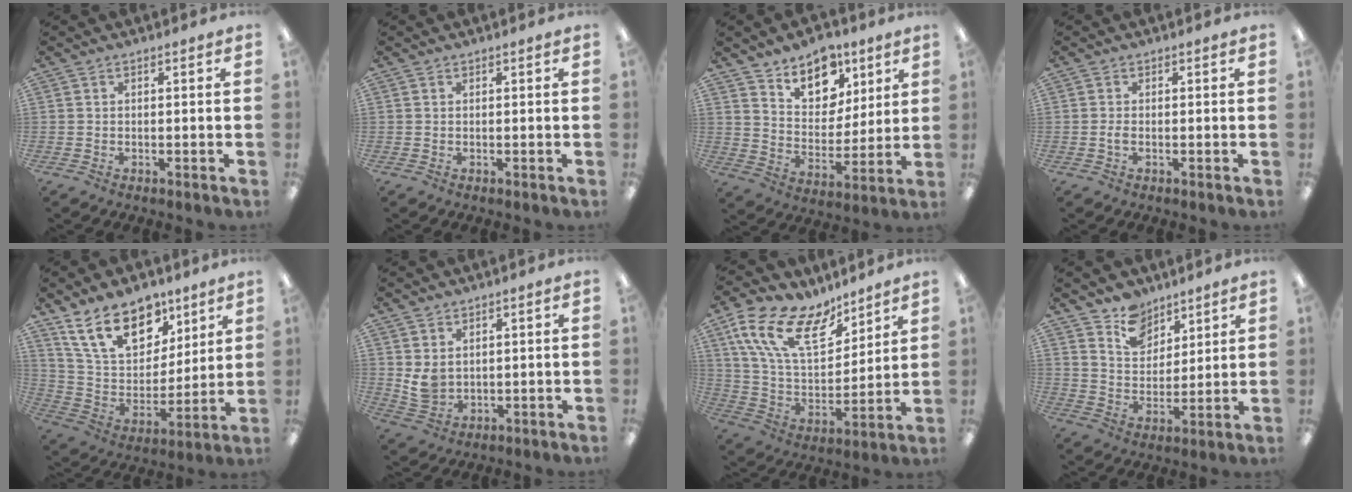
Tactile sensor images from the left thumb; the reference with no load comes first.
{"total": 0.0}
{"total": 12.5, "force": [8.8, 7.7, 4.2], "torque": [-0.057, -0.058, 0.162]}
{"total": 1.1, "force": [-0.3, 0.5, 0.9], "torque": [-0.018, 0.000, -0.005]}
{"total": 18.9, "force": [11.9, 10.8, 10.1], "torque": [-0.181, -0.047, 0.220]}
{"total": 4.7, "force": [2.2, 3.5, 2.2], "torque": [-0.046, -0.010, 0.042]}
{"total": 19.4, "force": [11.6, 9.8, 12.0], "torque": [-0.250, -0.056, 0.212]}
{"total": 9.7, "force": [7.6, 5.8, 1.6], "torque": [-0.027, -0.052, 0.145]}